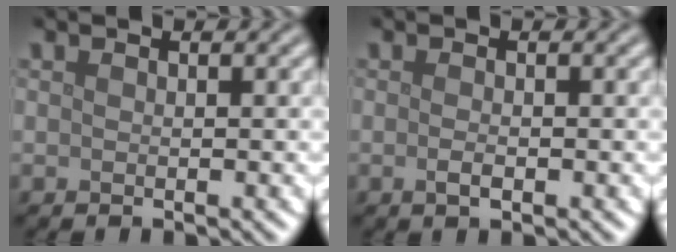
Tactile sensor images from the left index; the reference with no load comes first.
{"total": 1.1, "force": [-0.4, 0.4, 1.0], "torque": [-0.022, -0.003, -0.008]}